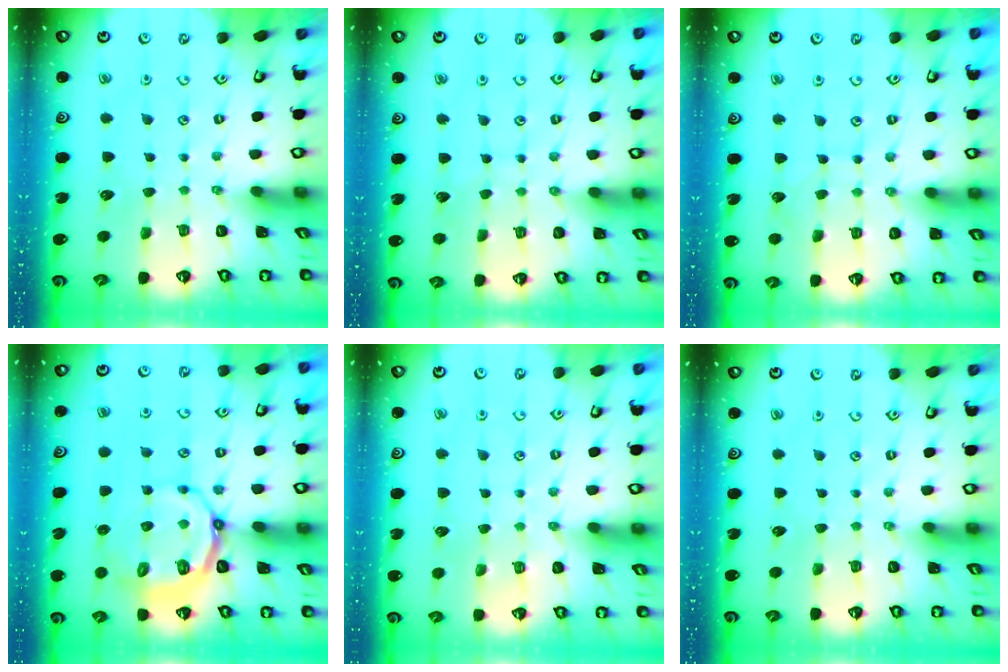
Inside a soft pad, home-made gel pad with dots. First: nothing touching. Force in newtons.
{"total": 4.1, "press": 4.1, "slide": 0.4}
{"total": 5.0, "press": 5.0, "slide": 0.5}
{"total": 8.9, "press": 8.3, "slide": 3.4}
{"total": 5.0, "press": 5.0, "slide": 0.6}
{"total": 0.0}